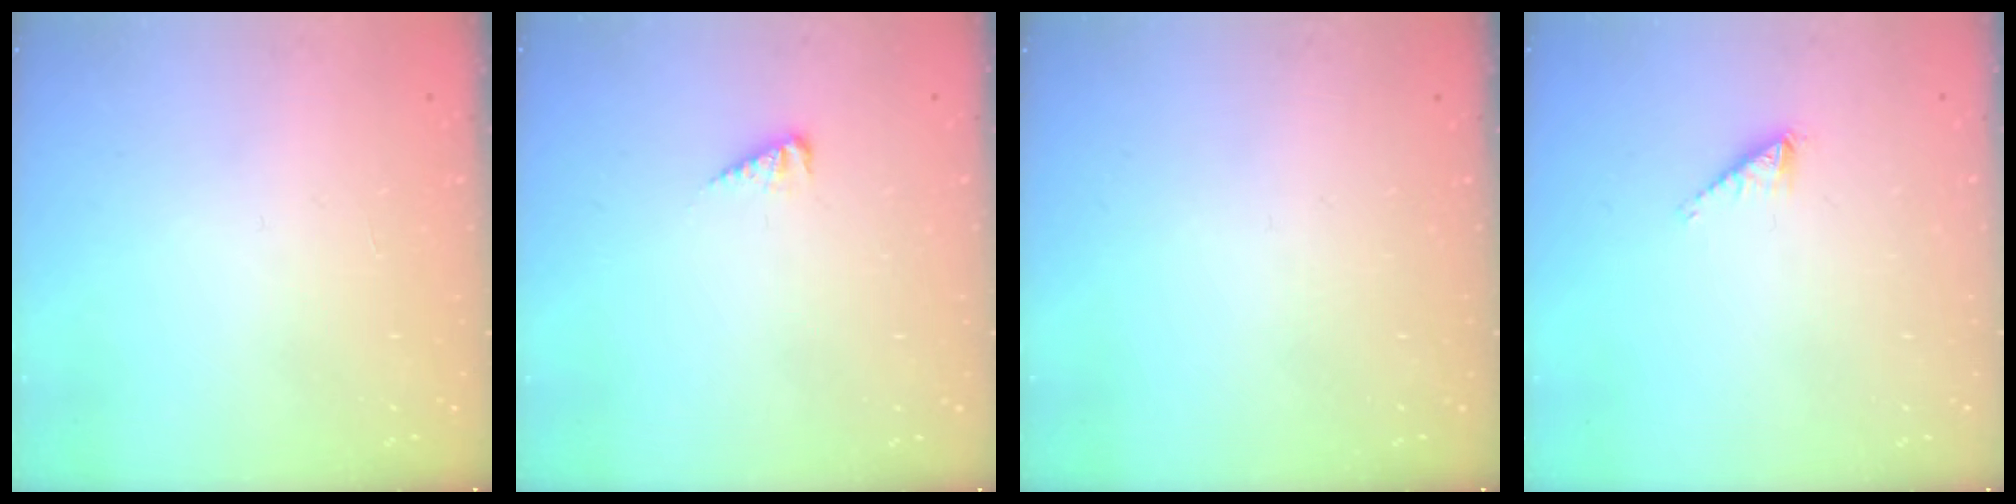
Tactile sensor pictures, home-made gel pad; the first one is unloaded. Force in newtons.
{"total": 3.3, "press": 3.3, "slide": 0.4}
{"total": 0.0}
{"total": 0.5, "press": 0.5, "slide": 0.1}